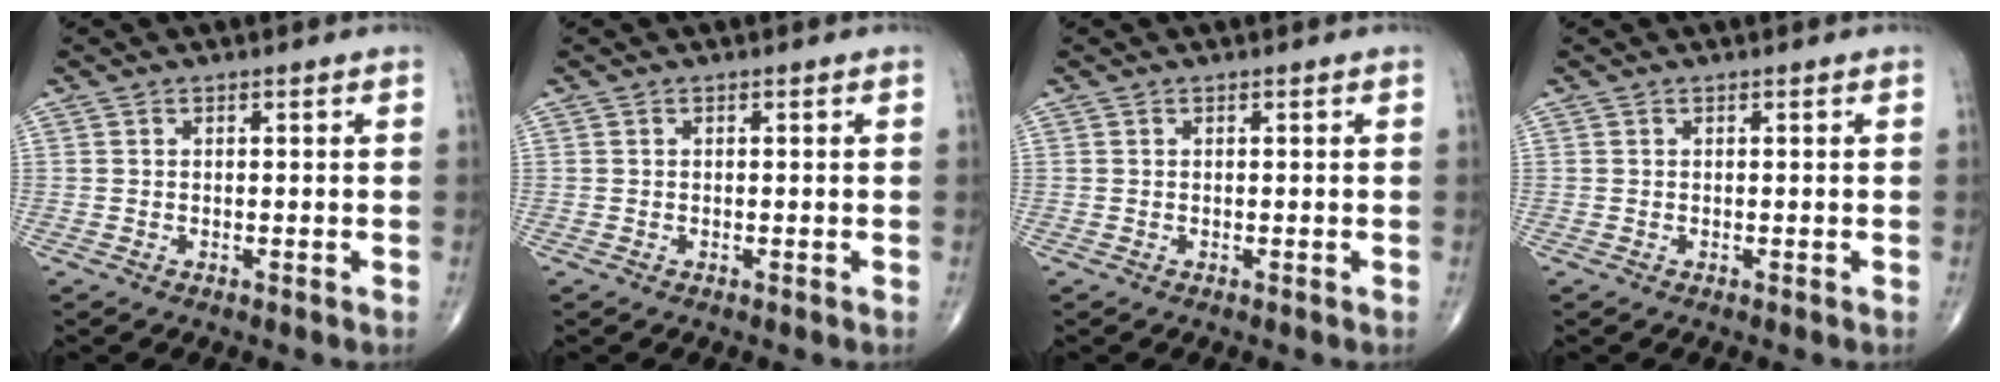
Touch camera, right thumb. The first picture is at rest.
{"total": 0.0}
{"total": 0.0}
{"total": 0.0}